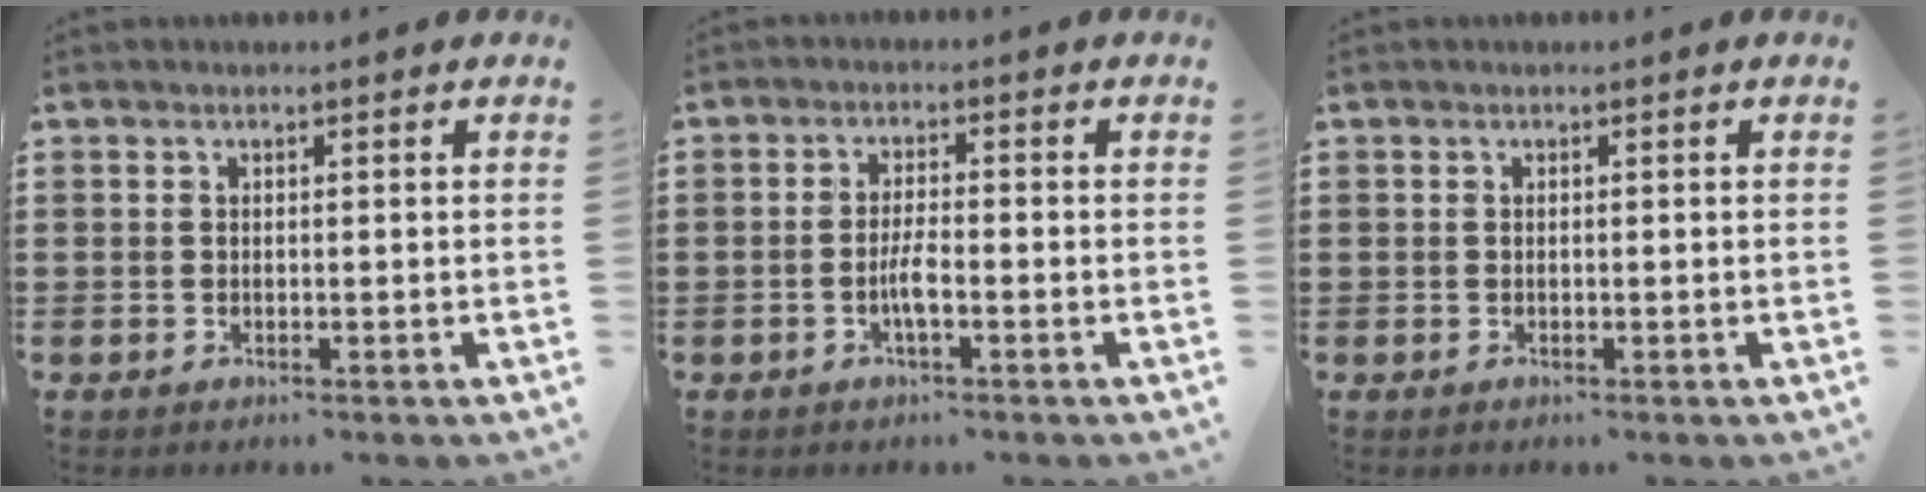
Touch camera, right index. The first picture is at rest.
{"total": 3.2, "force": [-1.2, 0.5, 3.0], "torque": [-0.068, -0.004, -0.026]}
{"total": 0.0}